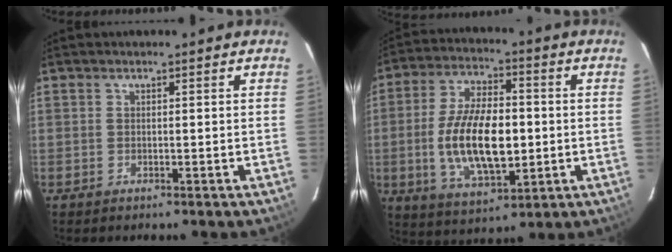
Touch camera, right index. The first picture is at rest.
{"total": 15.9, "force": [-1.7, 7.4, 14.0], "torque": [-0.273, -0.003, -0.022]}